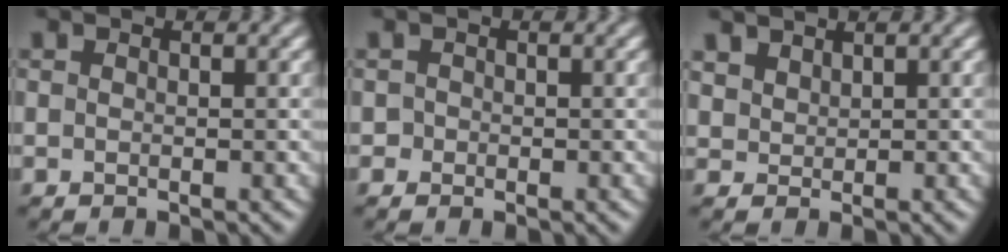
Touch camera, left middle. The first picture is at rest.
{"total": 0.7, "force": [-0.2, 0.6, -0.1], "torque": [0.008, -0.002, -0.006]}
{"total": 1.9, "force": [1.7, 0.7, 0.2], "torque": [-0.013, -0.004, 0.048]}